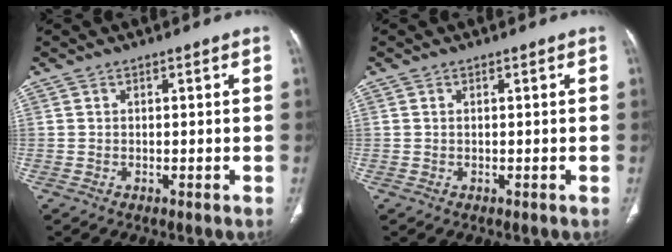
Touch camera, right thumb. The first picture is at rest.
{"total": 0.0}